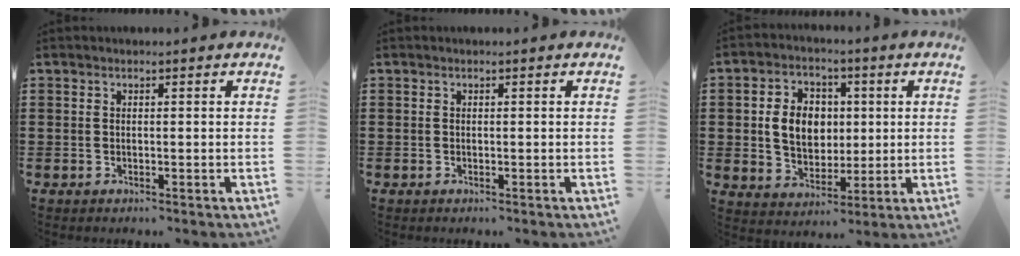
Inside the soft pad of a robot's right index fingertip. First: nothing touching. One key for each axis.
{"total": 0.0}
{"total": 7.5, "fx": 0.6, "fy": 6.1, "fz": 4.4, "tx": -0.087, "ty": 0.014, "tz": 0.008}